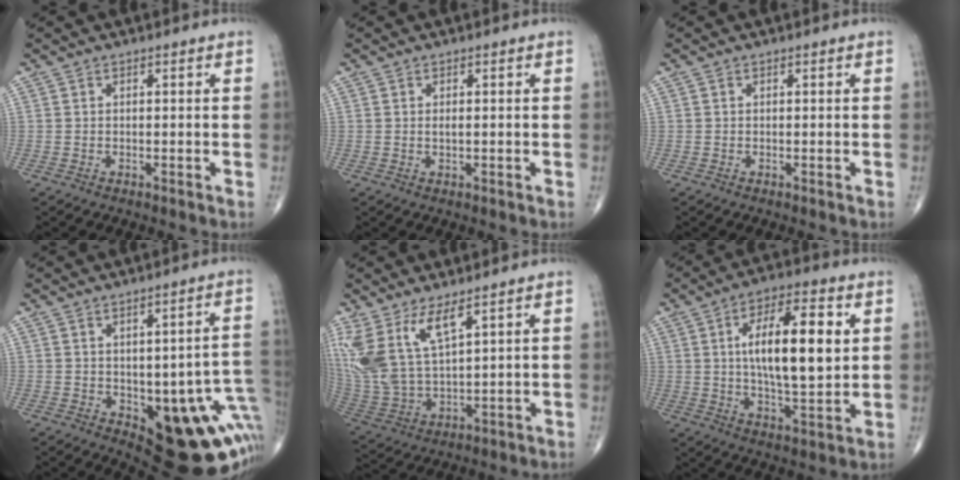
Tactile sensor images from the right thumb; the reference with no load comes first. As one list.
[{"total": 1.0, "force": [0.2, 0.4, 0.9], "torque": [-0.018, -0.003, 0.004]}, {"total": 0.0}, {"total": 19.3, "force": [-3.9, 8.4, 16.8], "torque": [-0.137, 0.010, -0.017]}, {"total": 13.4, "force": [7.4, 4.8, 10.1], "torque": [-0.222, -0.034, 0.166]}, {"total": 16.7, "force": [3.4, 5.9, 15.3], "torque": [-0.236, -0.006, 0.055]}]